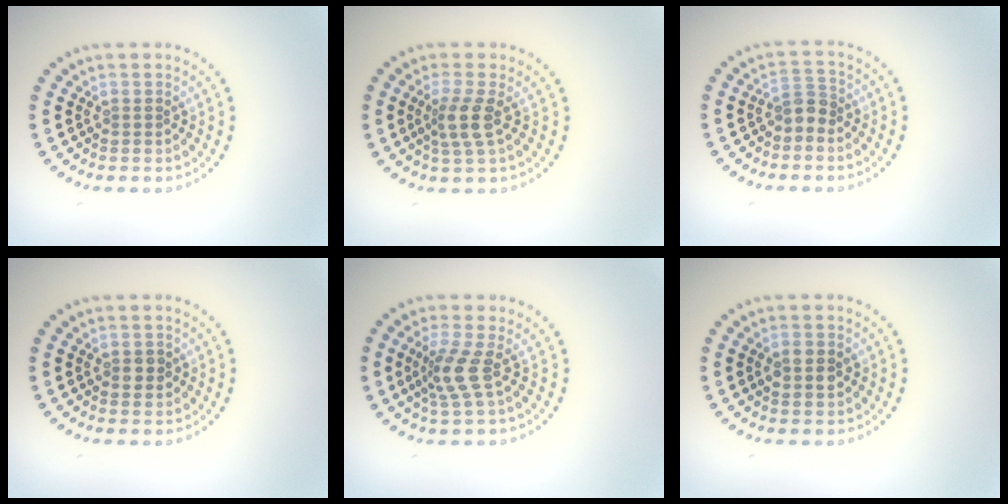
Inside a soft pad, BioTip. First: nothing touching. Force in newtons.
{"total": 2.7, "press": 2.1, "slide": 1.7}
{"total": 1.8, "press": 1.5, "slide": 1.1}
{"total": 1.4, "press": 1.4, "slide": 0.0}
{"total": 2.9, "press": 2.2, "slide": 2.0}
{"total": 2.3, "press": 2.3, "slide": 0.1}